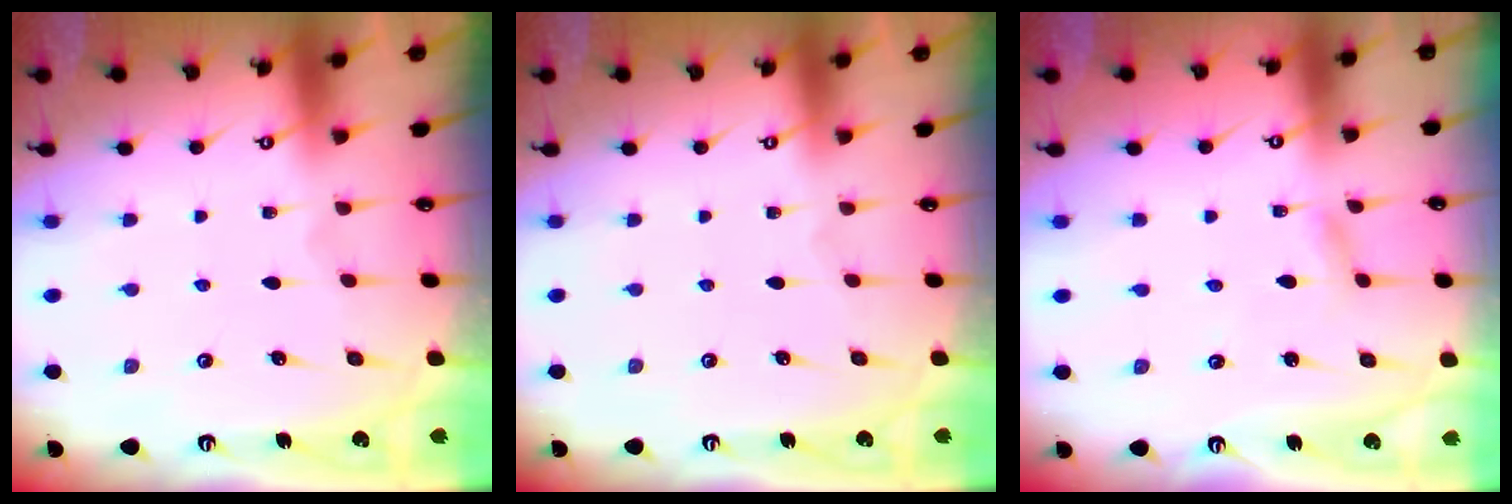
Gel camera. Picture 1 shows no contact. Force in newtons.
{"total": 0.0}
{"total": 2.3, "press": 2.3, "slide": 0.2}